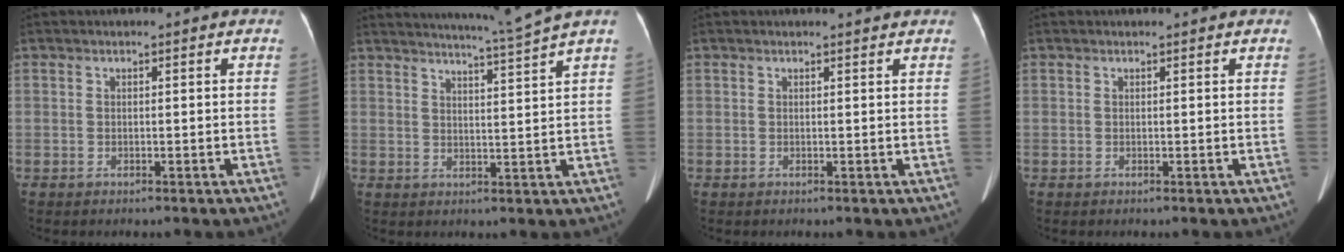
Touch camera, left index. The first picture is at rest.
{"total": 7.9, "force": [7.0, -2.9, 2.5], "torque": [-0.043, -0.030, 0.106]}
{"total": 1.9, "force": [1.8, -0.1, 0.4], "torque": [-0.008, 0.002, 0.022]}
{"total": 1.4, "force": [1.3, 0.1, 0.4], "torque": [-0.007, 0.011, 0.018]}